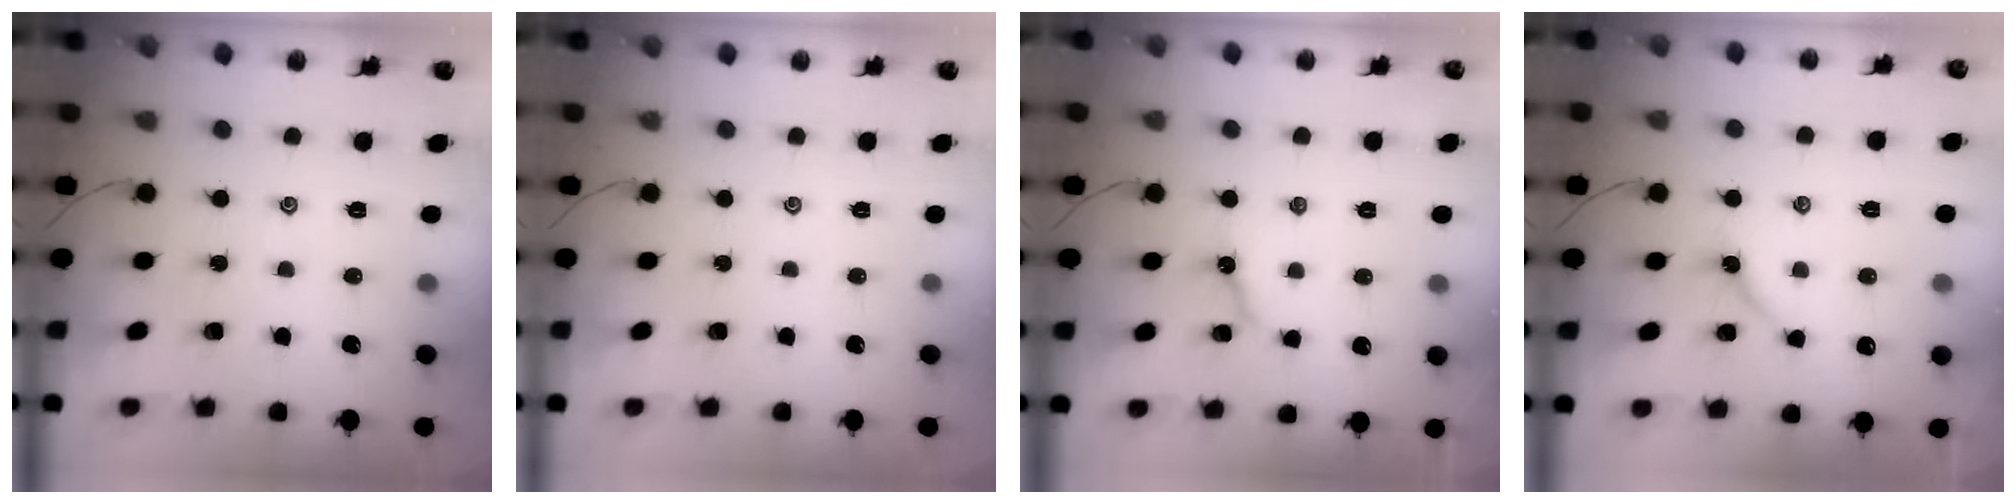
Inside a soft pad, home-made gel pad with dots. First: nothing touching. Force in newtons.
{"total": 0.0}
{"total": 5.0, "press": 4.9, "slide": 0.4}
{"total": 5.6, "press": 5.5, "slide": 0.8}